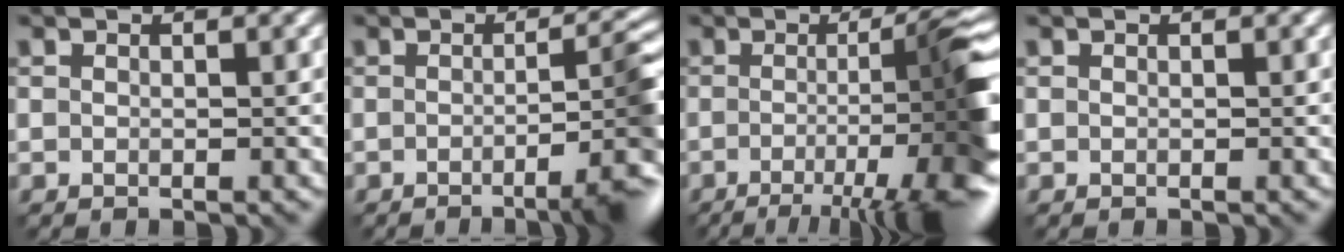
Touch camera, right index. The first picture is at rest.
{"total": 6.6, "force": [-2.0, 1.2, 6.1], "torque": [-0.075, 0.002, -0.031]}
{"total": 11.9, "force": [-3.4, 2.6, 11.1], "torque": [-0.135, -0.003, -0.052]}
{"total": 0.0}